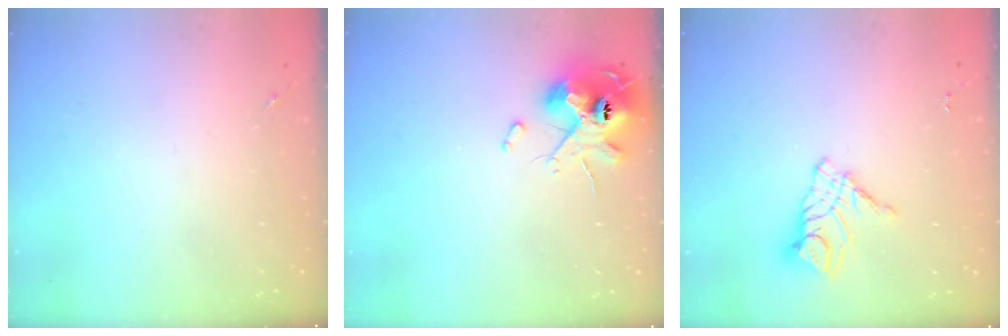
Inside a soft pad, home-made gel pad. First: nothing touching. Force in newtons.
{"total": 11.9, "press": 11.7, "slide": 1.7}
{"total": 10.8, "press": 10.7, "slide": 0.7}